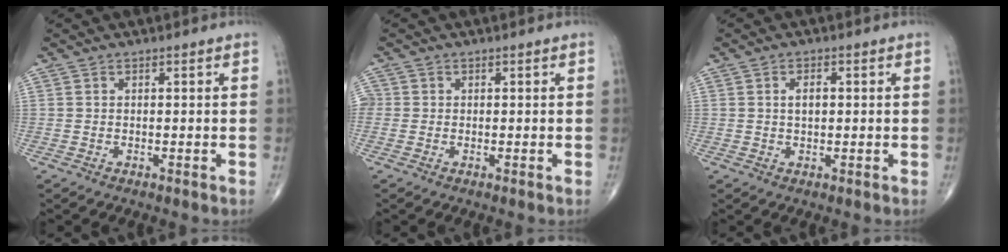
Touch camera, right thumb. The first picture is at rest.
{"total": 1.6, "force": [0.0, 1.5, 0.6], "torque": [-0.005, 0.004, -0.003]}
{"total": 2.5, "force": [0.4, 1.4, 2.1], "torque": [-0.030, 0.003, 0.005]}